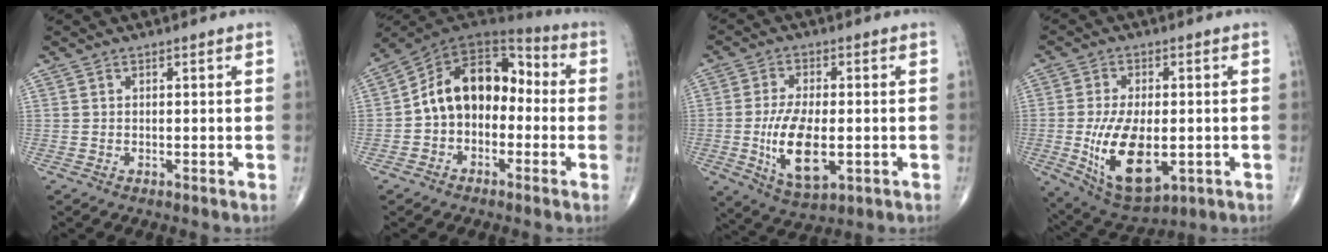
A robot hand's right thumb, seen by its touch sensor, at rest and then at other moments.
{"total": 14.9, "force": [-1.2, 10.4, 10.6], "torque": [-0.139, 0.055, -0.036]}
{"total": 12.0, "force": [-2.1, 5.6, 10.4], "torque": [-0.193, -0.010, -0.028]}
{"total": 15.1, "force": [-2.7, 7.8, 12.6], "torque": [-0.221, -0.012, -0.025]}